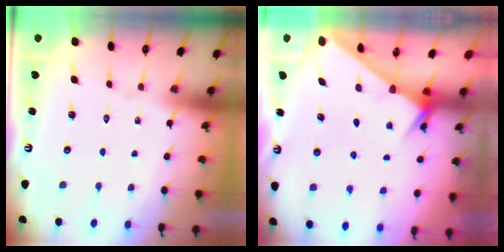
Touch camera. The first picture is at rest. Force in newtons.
{"total": 1.9, "press": 1.9, "slide": 0.2}